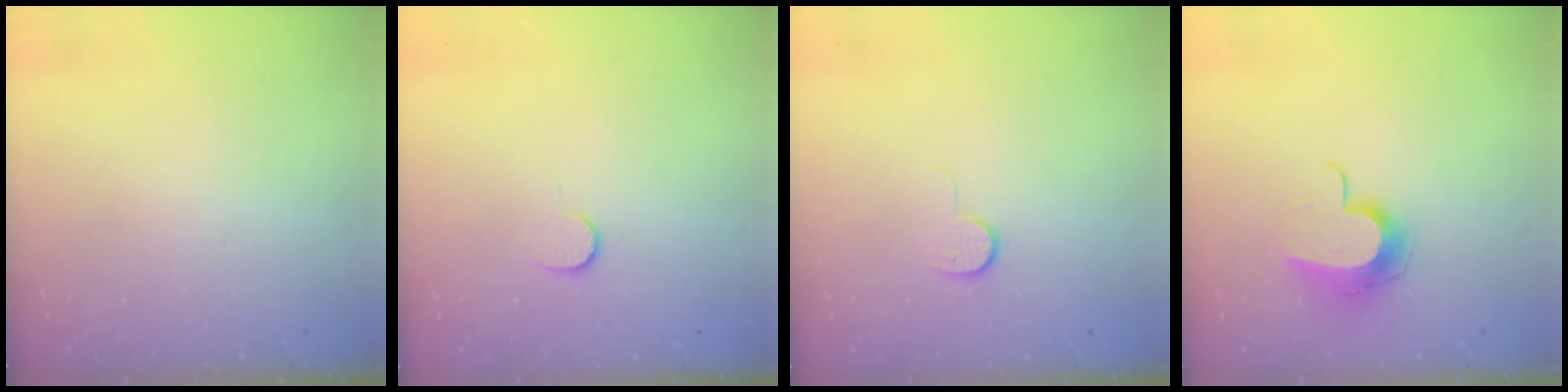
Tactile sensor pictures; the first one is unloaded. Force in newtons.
{"total": 6.0, "press": 6.0, "slide": 0.5}
{"total": 6.8, "press": 6.8, "slide": 0.6}
{"total": 10.9, "press": 10.9, "slide": 0.7}